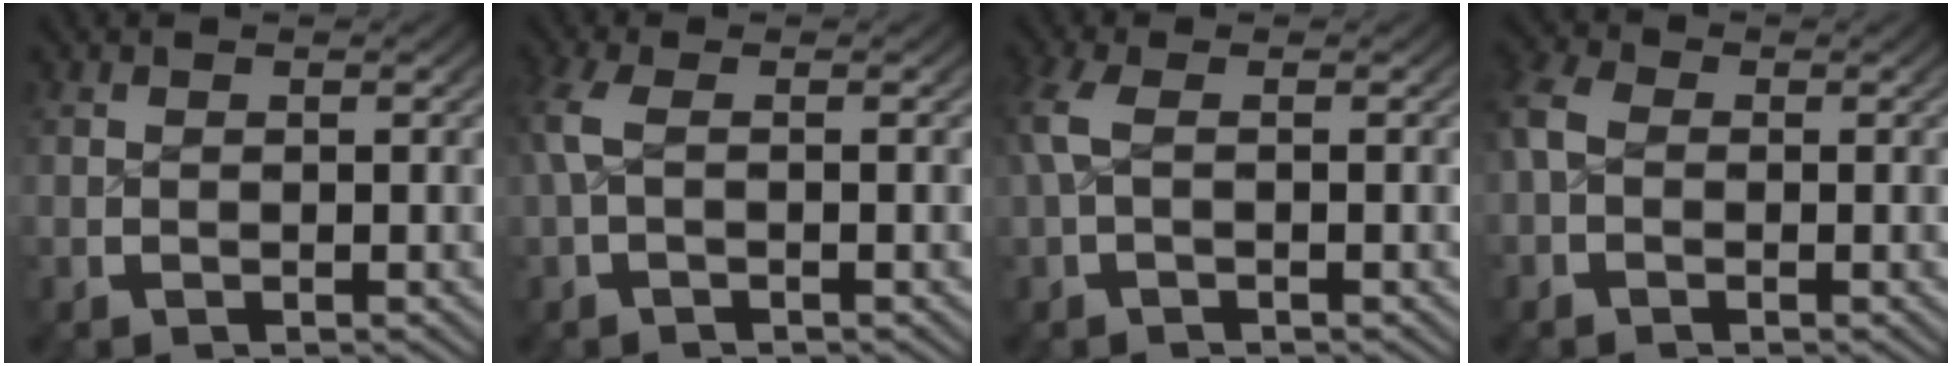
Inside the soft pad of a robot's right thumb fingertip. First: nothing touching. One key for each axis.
{"total": 2.1, "fx": 0.0, "fy": 0.8, "fz": 2.0, "tx": -0.057, "ty": 0.001, "tz": 0.005}
{"total": 2.2, "fx": 0.1, "fy": 0.9, "fz": 2.0, "tx": -0.058, "ty": 0.002, "tz": 0.005}
{"total": 2.4, "fx": -0.1, "fy": 1.9, "fz": 1.3, "tx": -0.037, "ty": -0.005, "tz": -0.005}